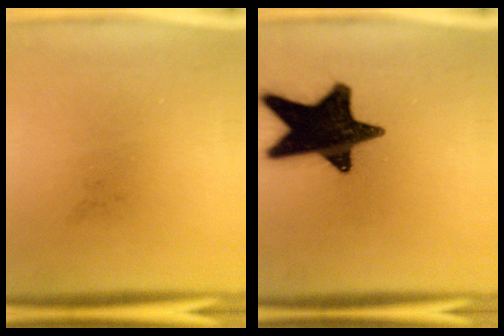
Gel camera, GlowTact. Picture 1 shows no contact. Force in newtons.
{"total": 18.8}